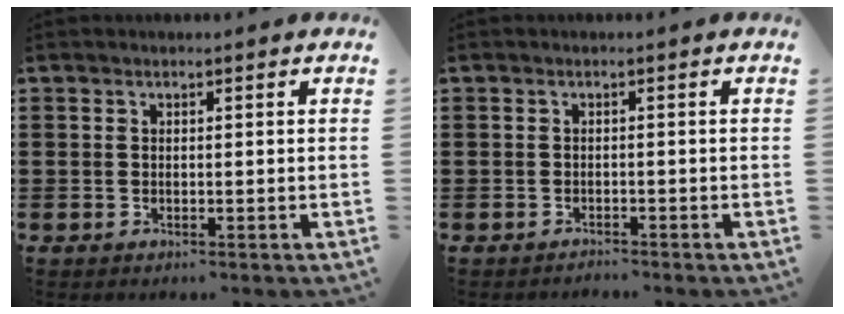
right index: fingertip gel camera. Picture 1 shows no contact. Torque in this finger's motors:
{"motor_torque": [-0.38, 1.76, -0.10, -0.08]}